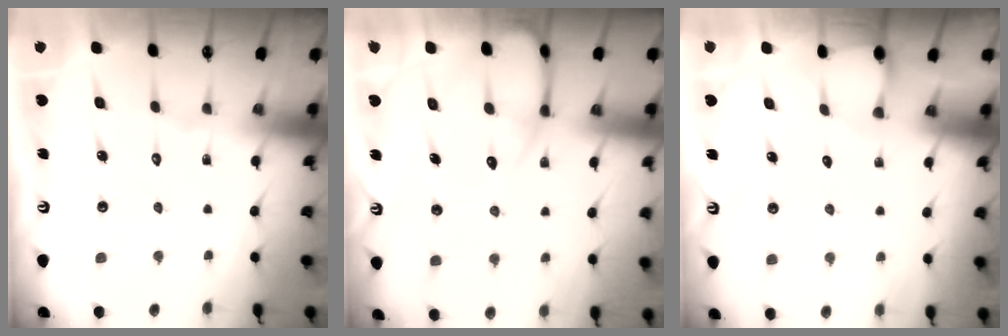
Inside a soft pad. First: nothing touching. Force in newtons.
{"total": 7.9, "press": 7.9, "slide": 0.9}
{"total": 2.0, "press": 2.0, "slide": 0.2}